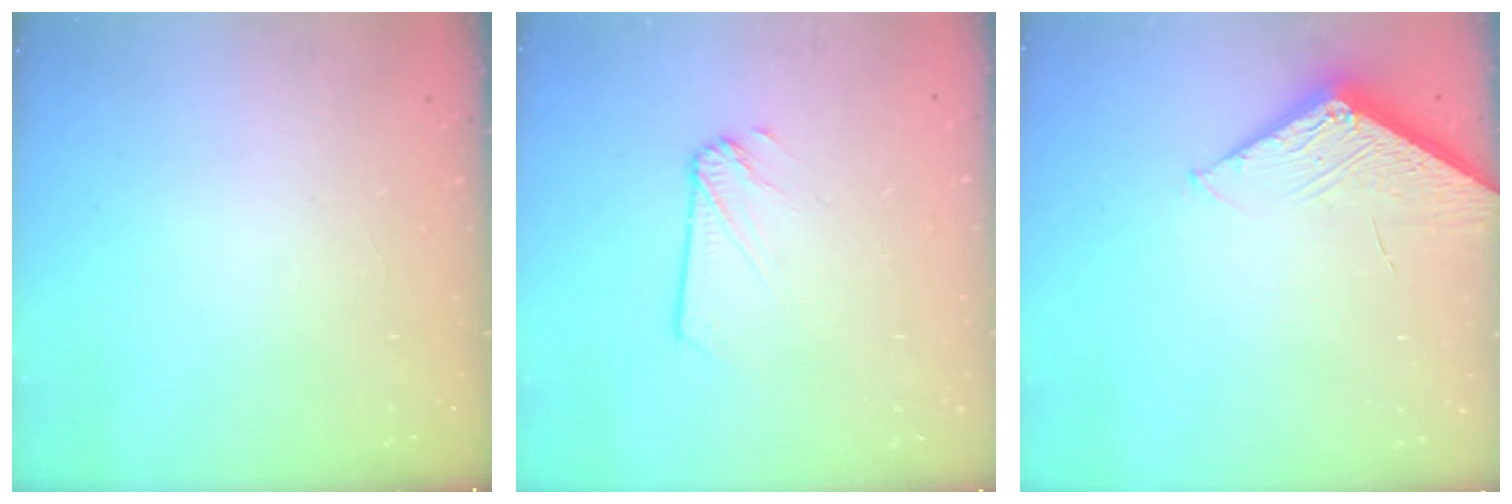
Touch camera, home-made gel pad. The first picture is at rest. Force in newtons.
{"total": 1.7, "press": 1.7, "slide": 0.2}
{"total": 4.3, "press": 4.2, "slide": 0.4}